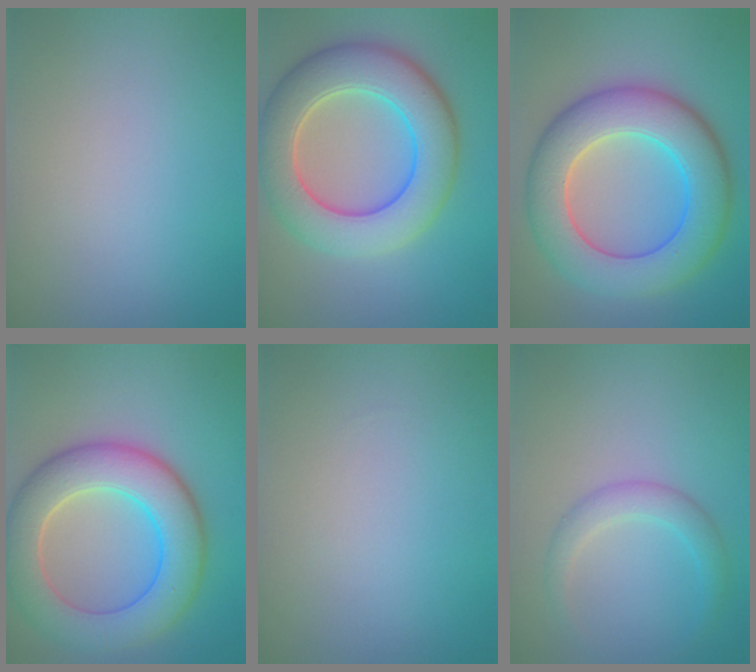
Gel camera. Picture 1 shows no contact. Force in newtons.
{"total": 9.1, "press": 9.1, "slide": 0.2}
{"total": 9.7, "press": 9.7, "slide": 0.3}
{"total": 8.8, "press": 8.8, "slide": 0.7}
{"total": 0.0}
{"total": 2.3, "press": 2.3, "slide": 0.0}